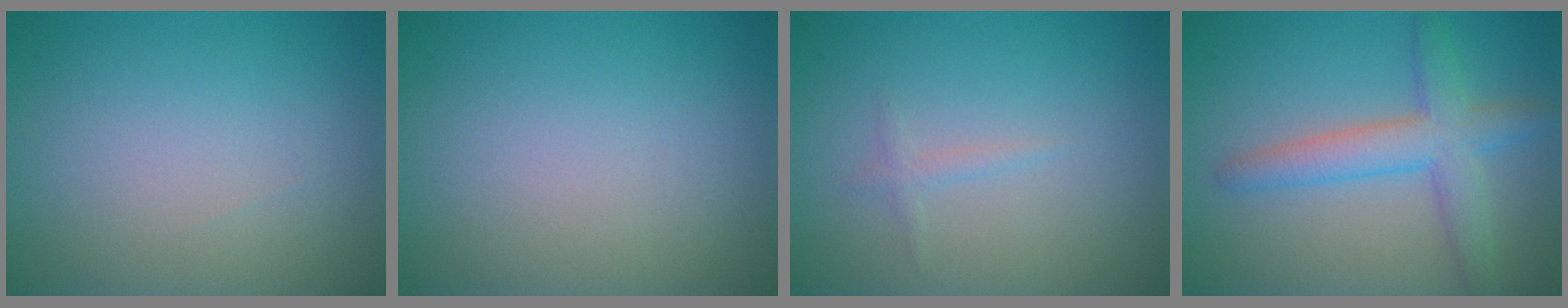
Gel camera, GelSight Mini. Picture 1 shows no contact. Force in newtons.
{"total": 0.0}
{"total": 0.8, "press": 0.8, "slide": 0.0}
{"total": 4.4, "press": 4.4, "slide": 0.2}